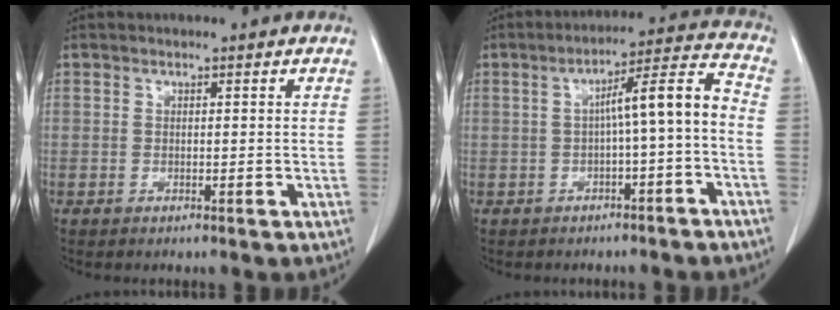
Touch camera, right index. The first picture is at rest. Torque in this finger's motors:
{"motor_torque": [1.02, -0.39, 0.47, 0.11]}